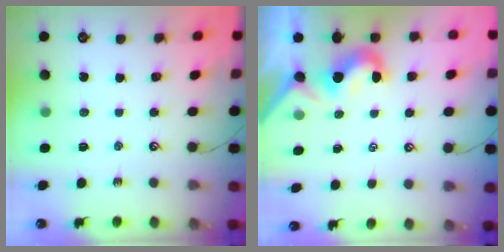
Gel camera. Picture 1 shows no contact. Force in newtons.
{"total": 2.0, "press": 1.9, "slide": 0.6}